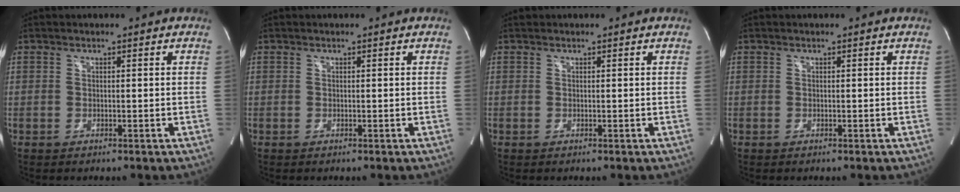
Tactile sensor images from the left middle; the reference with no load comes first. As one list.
[{"total": 0.0}, {"total": 0.0}, {"total": 0.0}]